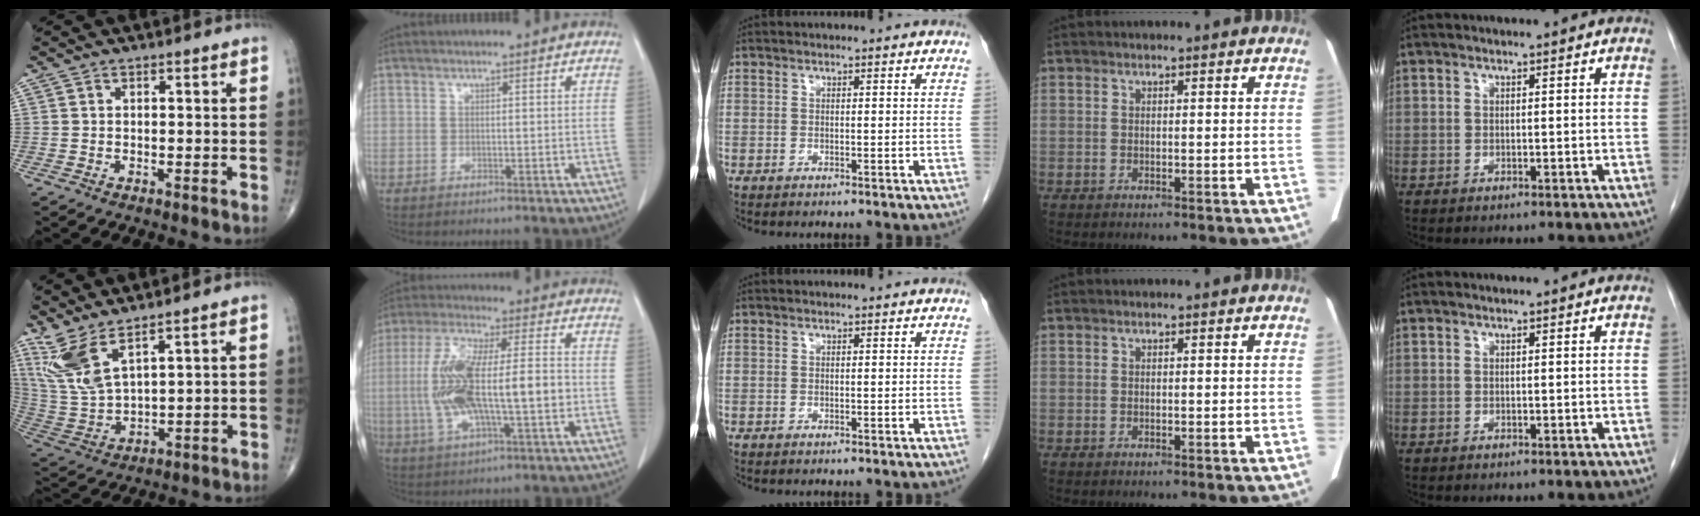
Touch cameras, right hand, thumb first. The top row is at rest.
{"thumb": {"total": 10.0, "force": [6.6, 2.7, 6.9], "torque": [-0.161, -0.036, 0.159]}, "index": {"total": 15.2, "force": [-1.4, 3.9, 14.6], "torque": [-0.296, 0.015, -0.018]}}